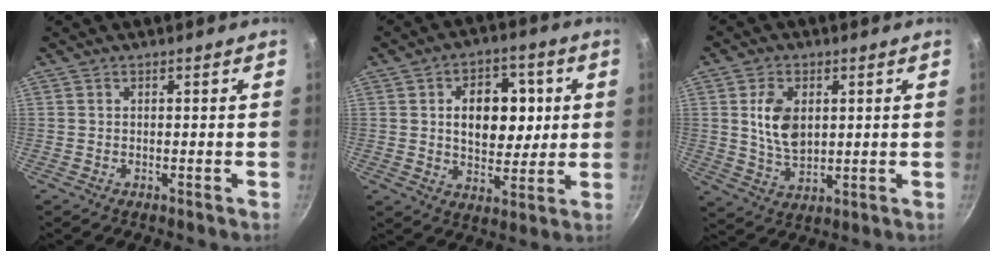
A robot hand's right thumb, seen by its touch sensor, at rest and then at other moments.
{"total": 13.0, "force": [2.2, 8.6, 9.5], "torque": [-0.089, -0.001, 0.035]}
{"total": 9.4, "force": [2.2, 6.0, 6.9], "torque": [-0.110, -0.017, 0.050]}